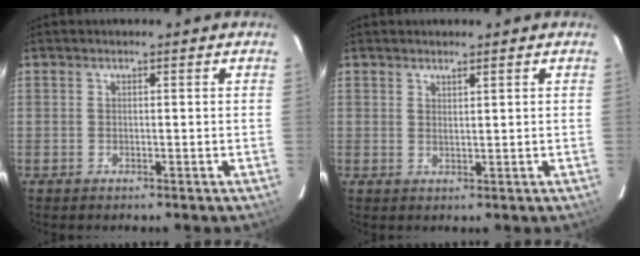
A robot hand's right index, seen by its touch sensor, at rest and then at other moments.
{"total": 1.2, "force": [1.1, 0.0, 0.6], "torque": [-0.011, -0.001, 0.018]}